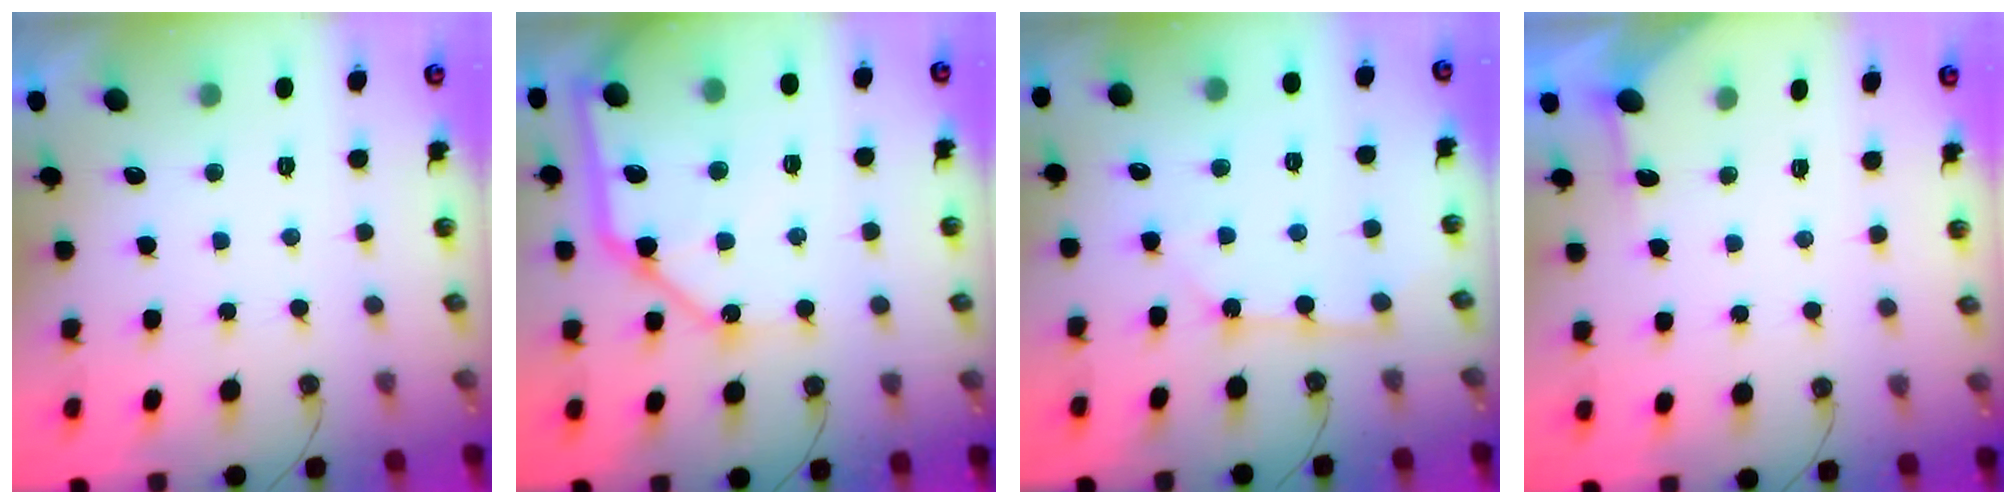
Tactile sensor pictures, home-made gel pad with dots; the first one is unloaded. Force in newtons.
{"total": 18.4, "press": 18.3, "slide": 2.1}
{"total": 2.7, "press": 2.7, "slide": 0.3}
{"total": 2.6, "press": 2.6, "slide": 0.3}